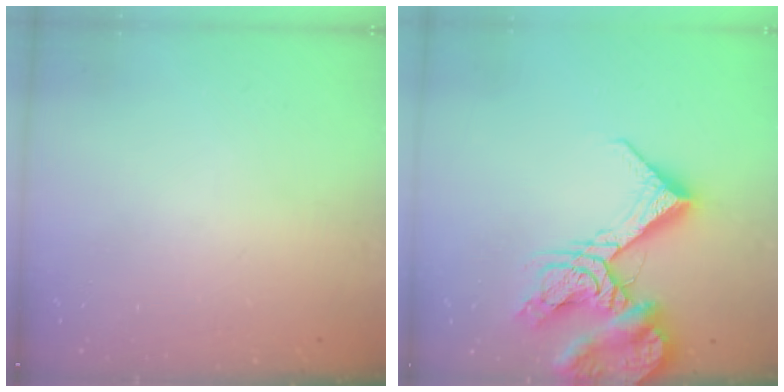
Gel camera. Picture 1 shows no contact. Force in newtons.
{"total": 18.1, "press": 18.0, "slide": 1.9}